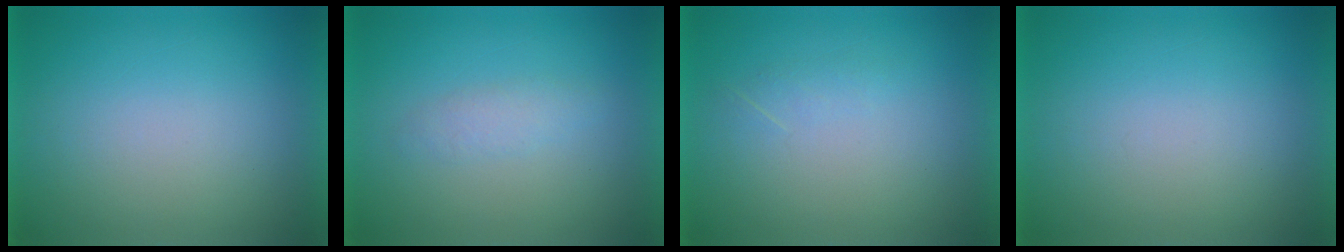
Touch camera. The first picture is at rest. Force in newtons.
{"total": 1.9}
{"total": 1.3}
{"total": 0.0}